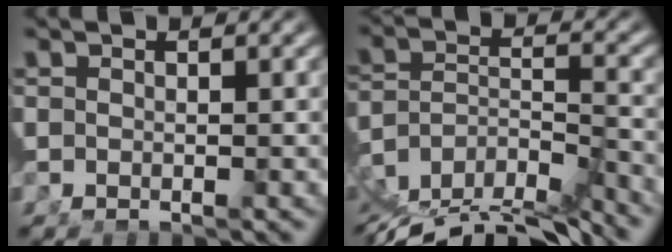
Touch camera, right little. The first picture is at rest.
{"total": 11.6, "force": [-6.9, 7.6, 5.4], "torque": [-0.100, -0.049, -0.109]}